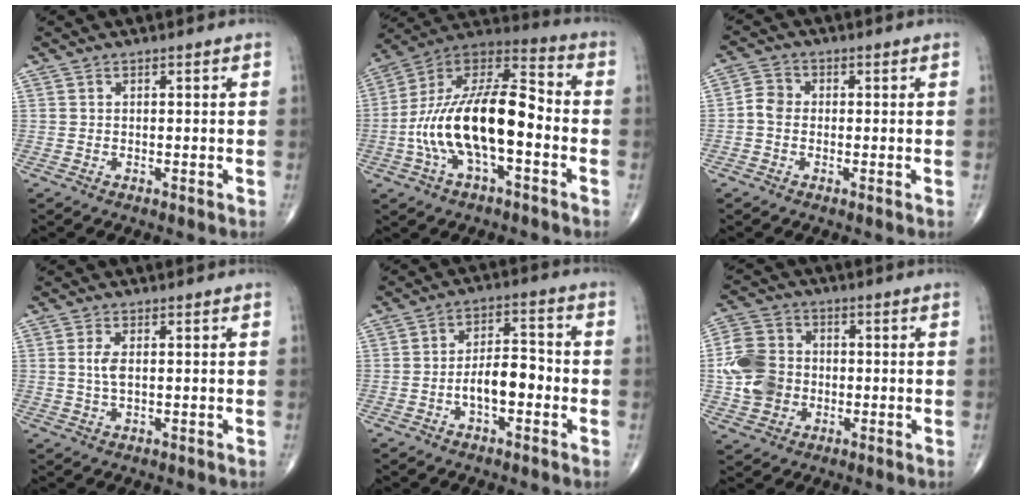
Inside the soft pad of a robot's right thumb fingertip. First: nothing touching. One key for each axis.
{"total": 20.7, "fx": -4.0, "fy": 8.9, "fz": 18.3, "tx": -0.334, "ty": 0.047, "tz": -0.073}
{"total": 3.4, "fx": -0.6, "fy": 2.8, "fz": 1.8, "tx": -0.025, "ty": 0.011, "tz": -0.018}
{"total": 2.8, "fx": 0.4, "fy": 1.2, "fz": 2.6, "tx": -0.060, "ty": -0.002, "tz": 0.010}
{"total": 7.7, "fx": -2.3, "fy": 3.7, "fz": 6.4, "tx": -0.097, "ty": 0.031, "tz": -0.043}
{"total": 10.5, "fx": -1.1, "fy": 8.8, "fz": 5.7, "tx": -0.098, "ty": 0.015, "tz": -0.024}